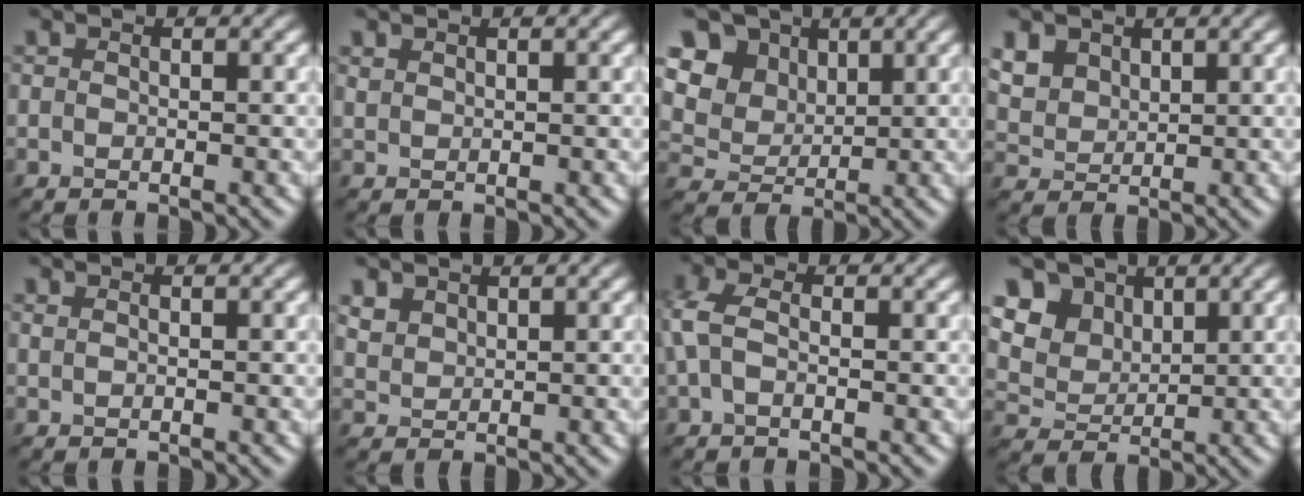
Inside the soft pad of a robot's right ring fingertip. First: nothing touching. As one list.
[{"total": 1.0, "force": [0.2, -0.7, -0.7], "torque": [-0.004, 0.004, 0.023]}, {"total": 8.4, "force": [4.8, 6.3, 2.8], "torque": [-0.109, 0.027, 0.101]}, {"total": 2.5, "force": [1.8, 1.7, 0.3], "torque": [-0.051, 0.008, 0.066]}, {"total": 0.5, "force": [-0.1, -0.4, -0.3], "torque": [-0.007, -0.003, 0.007]}, {"total": 1.4, "force": [1.1, 0.0, -0.9], "torque": [-0.013, 0.005, 0.051]}, {"total": 1.8, "force": [-0.2, 0.8, 1.6], "torque": [-0.075, 0.013, 0.013]}, {"total": 6.8, "force": [4.2, 5.0, 2.1], "torque": [-0.102, 0.016, 0.098]}]